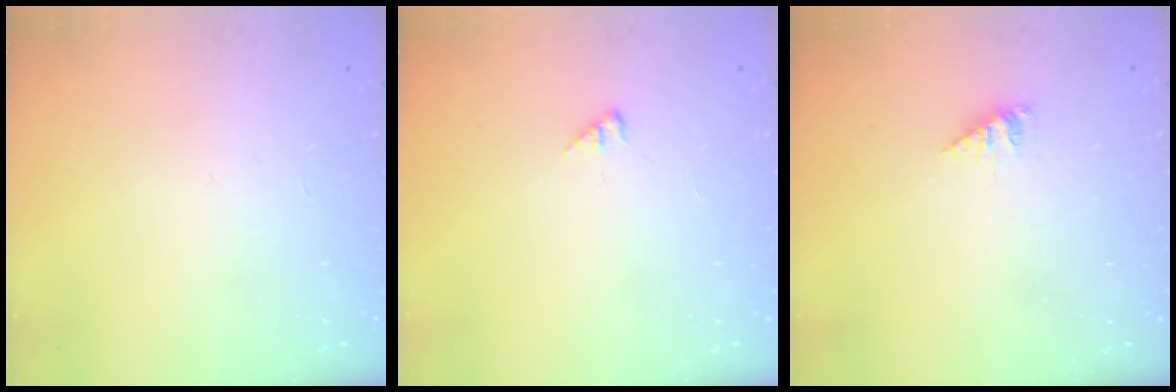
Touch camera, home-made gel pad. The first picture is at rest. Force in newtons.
{"total": 1.0, "press": 1.0, "slide": 0.2}
{"total": 1.5, "press": 1.5, "slide": 0.3}